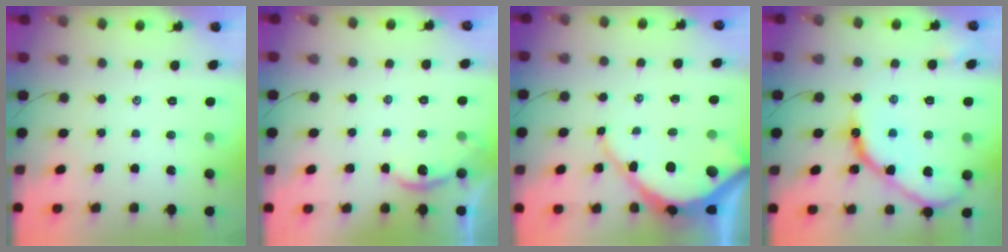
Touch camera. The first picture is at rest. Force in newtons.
{"total": 2.9, "press": 2.9, "slide": 0.1}
{"total": 10.4, "press": 10.3, "slide": 1.0}
{"total": 13.6, "press": 13.6, "slide": 0.6}